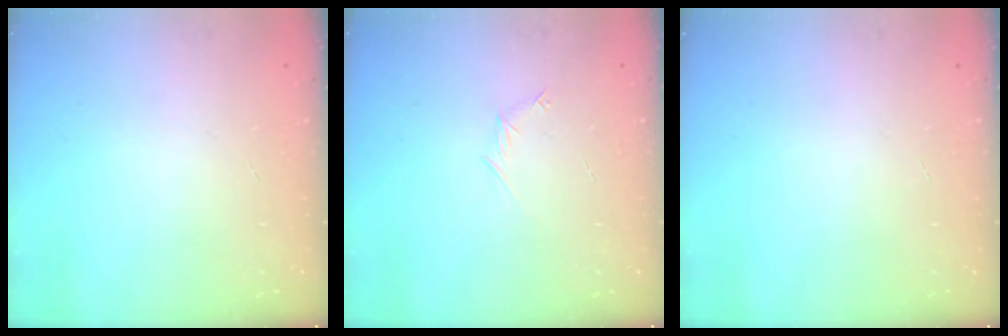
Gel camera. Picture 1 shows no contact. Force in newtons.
{"total": 4.0, "press": 3.8, "slide": 1.2}
{"total": 0.0}